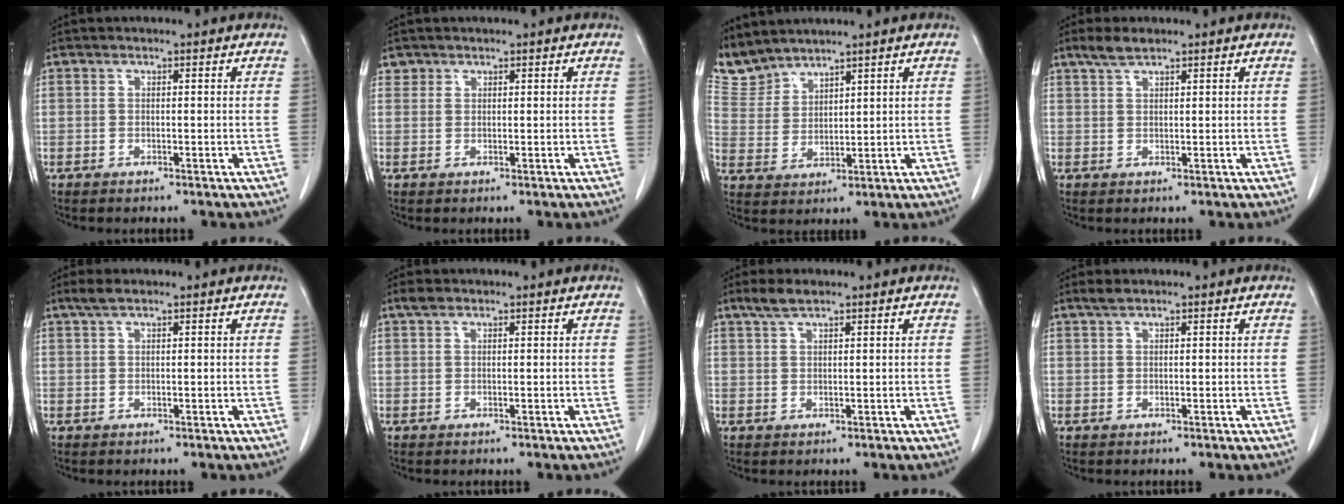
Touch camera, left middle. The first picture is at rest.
{"total": 1.0, "force": [0.8, 0.7, -0.1], "torque": [0.009, 0.006, 0.011]}
{"total": 5.2, "force": [5.1, 0.5, -0.4], "torque": [-0.006, 0.007, 0.120]}
{"total": 2.8, "force": [2.2, 0.6, 1.7], "torque": [-0.041, 0.008, 0.045]}
{"total": 2.0, "force": [1.4, 0.3, 1.3], "torque": [-0.035, 0.012, 0.030]}
{"total": 1.3, "force": [1.0, 0.6, 0.6], "torque": [-0.017, 0.011, 0.018]}
{"total": 2.9, "force": [2.1, 0.6, 1.8], "torque": [-0.044, 0.009, 0.045]}
{"total": 1.3, "force": [1.0, 0.1, 0.8], "torque": [-0.021, 0.009, 0.024]}